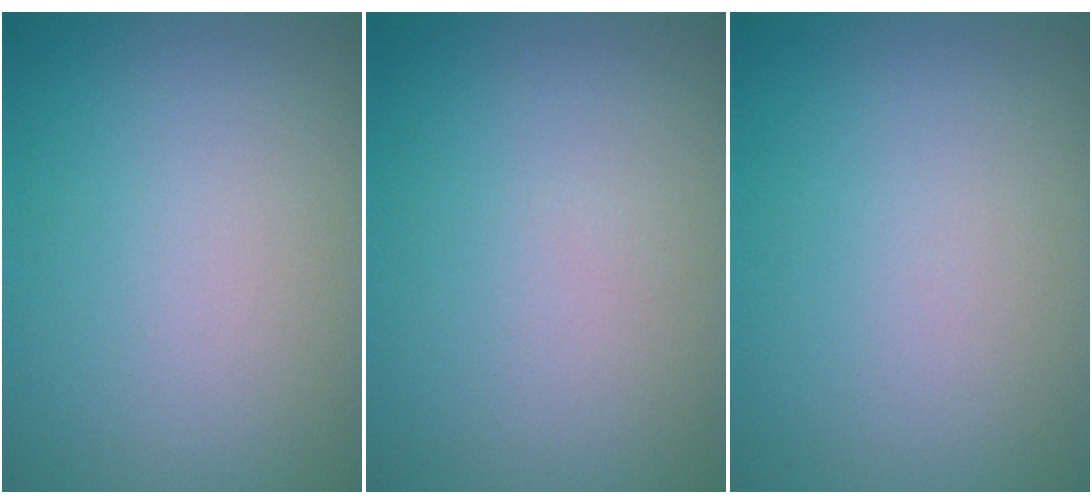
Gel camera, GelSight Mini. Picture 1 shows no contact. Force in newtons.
{"total": 0.0}
{"total": 0.0}